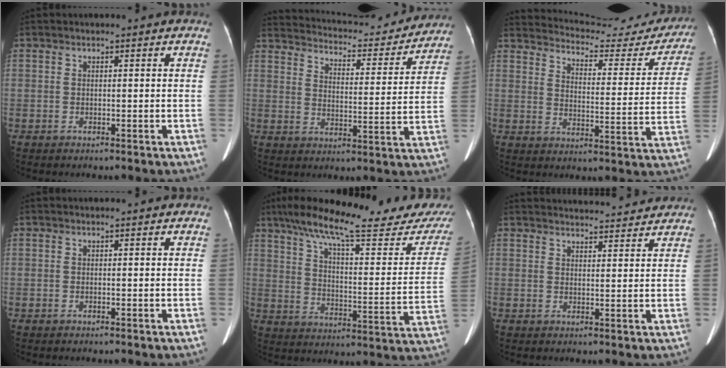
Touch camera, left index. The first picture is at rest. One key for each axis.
{"total": 19.7, "fx": 17.8, "fy": 4.7, "fz": 6.9, "tx": -0.101, "ty": -0.015, "tz": 0.230}
{"total": 22.7, "fx": 21.5, "fy": 4.3, "fz": 5.9, "tx": -0.080, "ty": -0.065, "tz": 0.260}
{"total": 0.9, "fx": 0.8, "fy": 0.0, "fz": 0.5, "tx": -0.010, "ty": 0.004, "tz": 0.008}
{"total": 28.1, "fx": 22.7, "fy": 3.0, "fz": 16.2, "tx": -0.250, "ty": -0.041, "tz": 0.303}
{"total": 12.4, "fx": 12.0, "fy": 1.3, "fz": 2.8, "tx": -0.026, "ty": 0.008, "tz": 0.146}